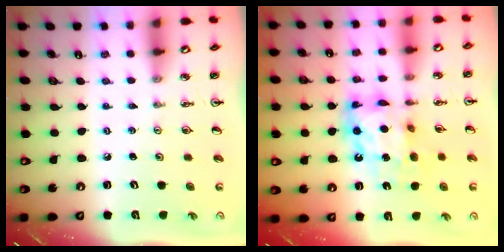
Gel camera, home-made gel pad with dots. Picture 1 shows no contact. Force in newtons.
{"total": 12.4, "press": 12.4, "slide": 1.1}